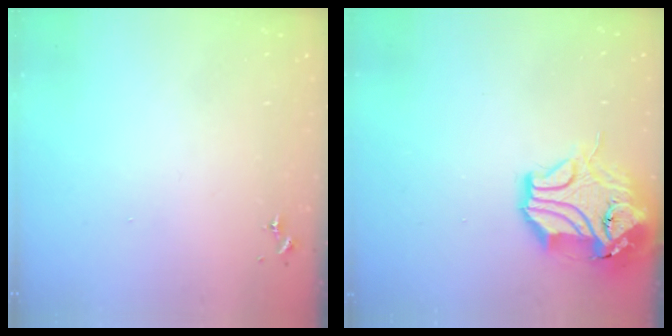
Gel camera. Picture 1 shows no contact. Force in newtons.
{"total": 16.2, "press": 16.1, "slide": 2.2}